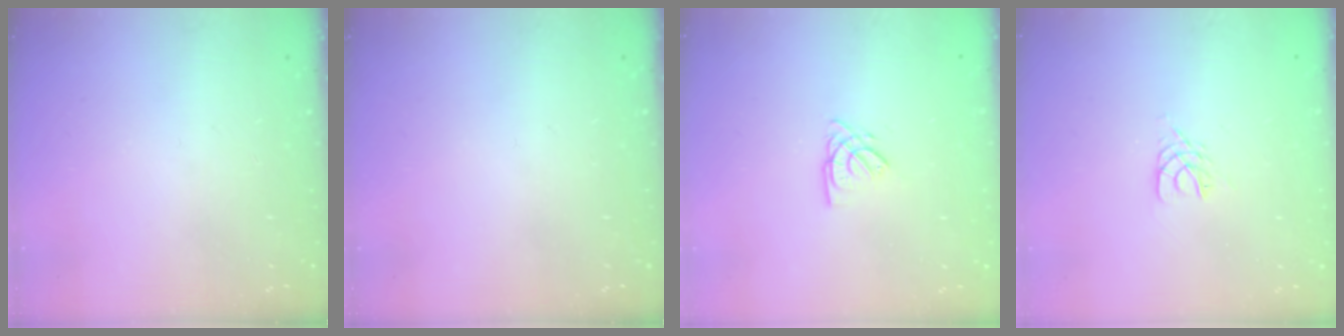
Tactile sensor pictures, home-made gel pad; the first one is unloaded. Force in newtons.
{"total": 0.0}
{"total": 2.7, "press": 2.7, "slide": 0.3}
{"total": 3.5, "press": 3.5, "slide": 0.5}